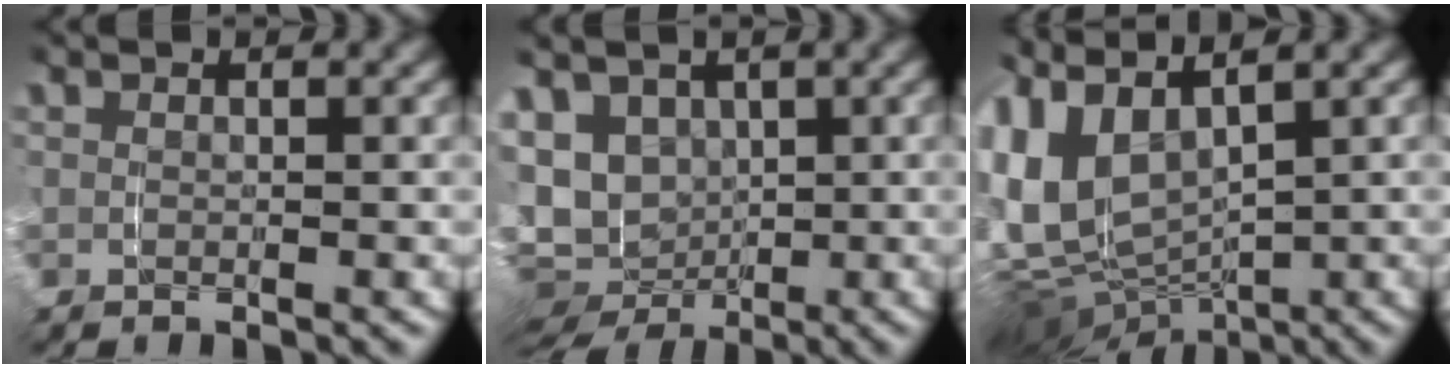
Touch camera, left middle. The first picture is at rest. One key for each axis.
{"total": 13.5, "fx": -2.2, "fy": 12.2, "fz": 5.1, "tx": -0.161, "ty": -0.063, "tz": -0.023}
{"total": 16.5, "fx": -1.5, "fy": 13.8, "fz": 8.9, "tx": -0.245, "ty": -0.053, "tz": -0.020}